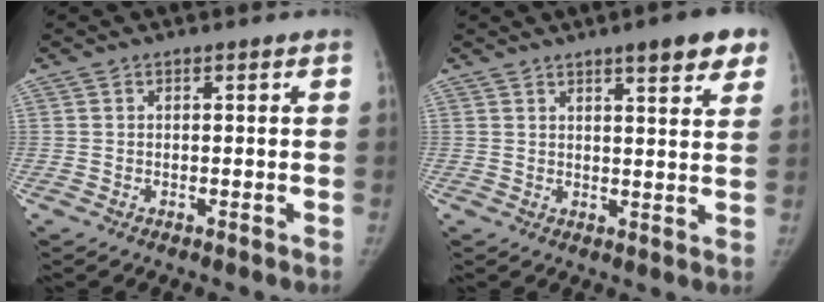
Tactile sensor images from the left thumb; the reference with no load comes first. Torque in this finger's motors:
{"motor_torque": [1.20, 1.09, 0.67, -0.85, -0.04]}